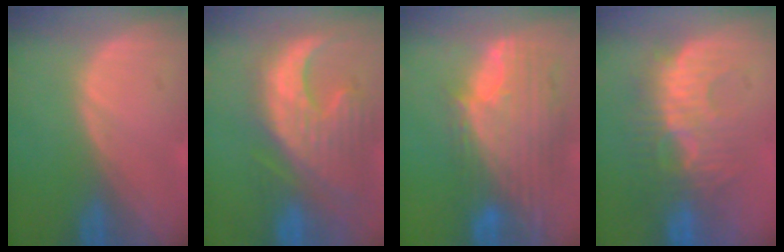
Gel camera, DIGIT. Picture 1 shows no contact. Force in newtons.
{"total": 12.8, "press": 11.1, "slide": 6.2}
{"total": 12.0, "press": 10.1, "slide": 6.4}
{"total": 9.0, "press": 8.9, "slide": 1.7}